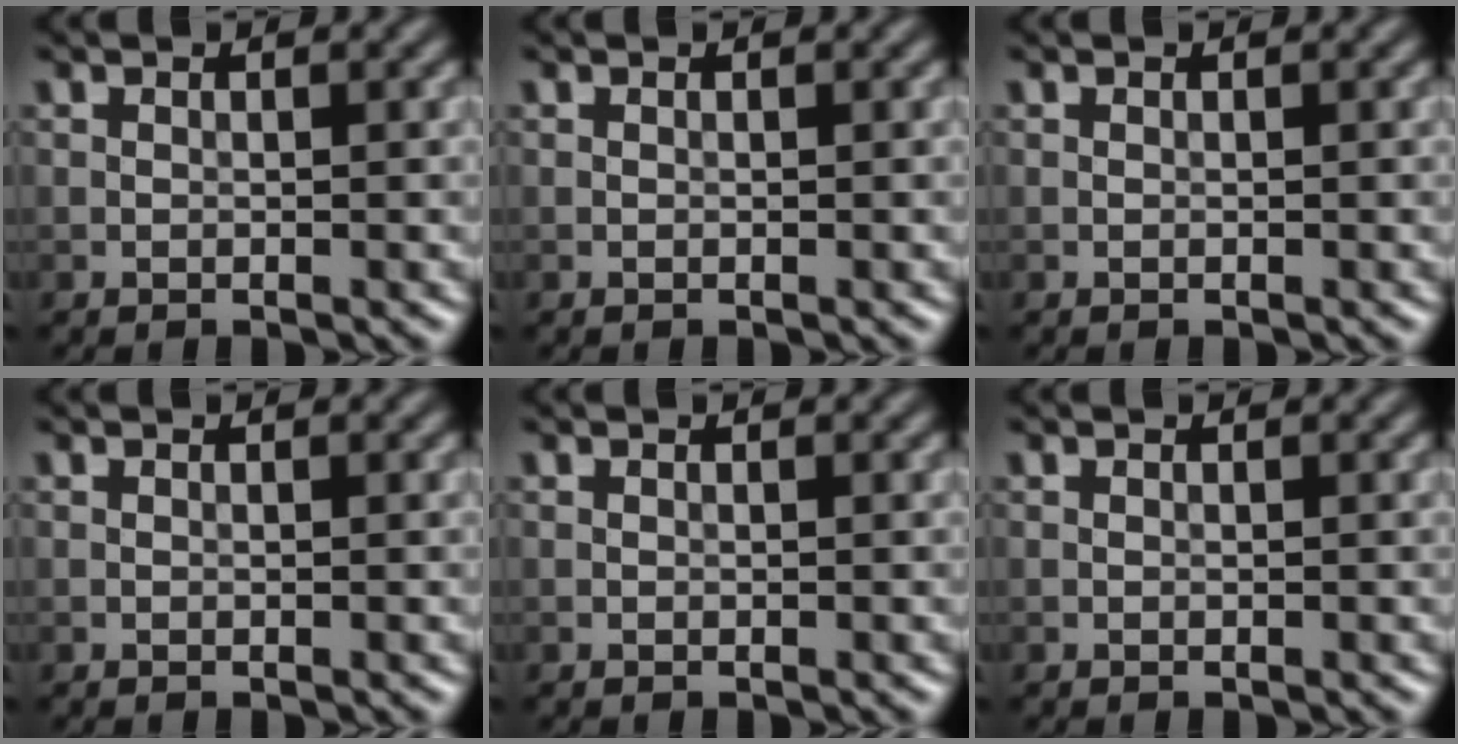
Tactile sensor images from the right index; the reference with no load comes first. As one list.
[{"total": 0.0}, {"total": 0.0}, {"total": 0.0}, {"total": 0.0}, {"total": 0.0}]